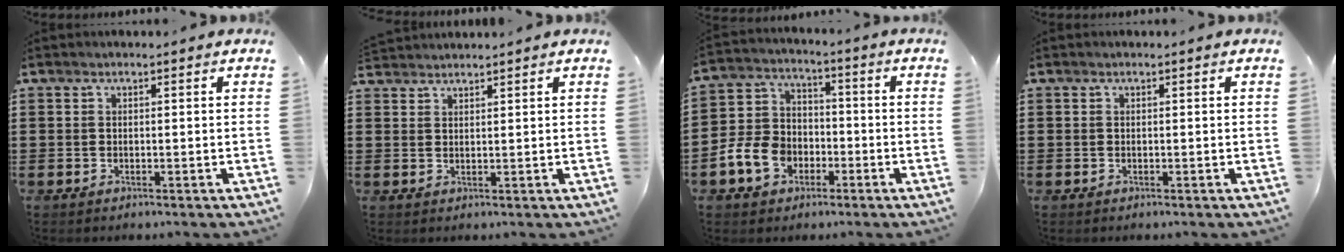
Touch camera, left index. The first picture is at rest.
{"total": 1.5, "force": [1.4, -0.1, -0.1], "torque": [-0.001, 0.000, 0.029]}
{"total": 8.5, "force": [-3.5, 6.7, 4.0], "torque": [-0.119, 0.015, -0.071]}
{"total": 0.0}